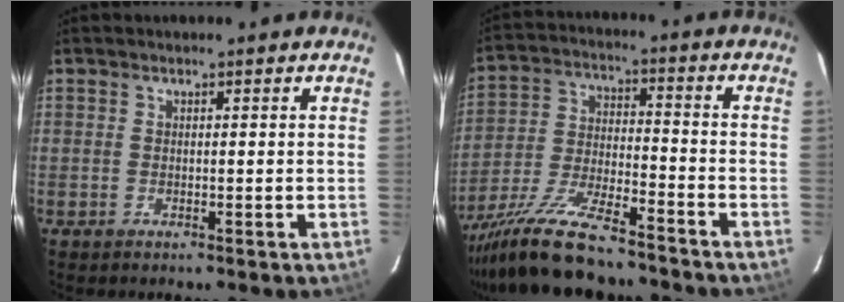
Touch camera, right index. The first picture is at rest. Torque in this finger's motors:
{"motor_torque": [1.11, -1.02, 0.61, 0.16]}